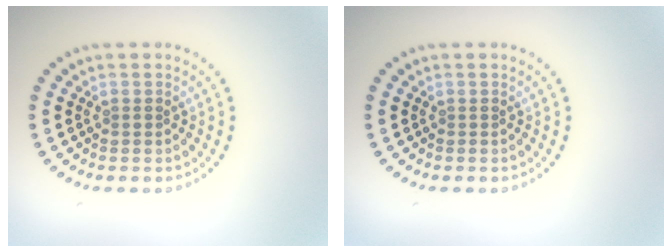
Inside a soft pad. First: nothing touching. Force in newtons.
{"total": 0.0}